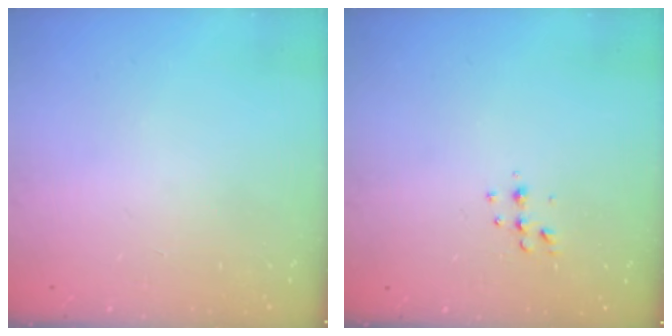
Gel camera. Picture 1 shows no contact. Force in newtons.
{"total": 4.9, "press": 4.8, "slide": 1.0}